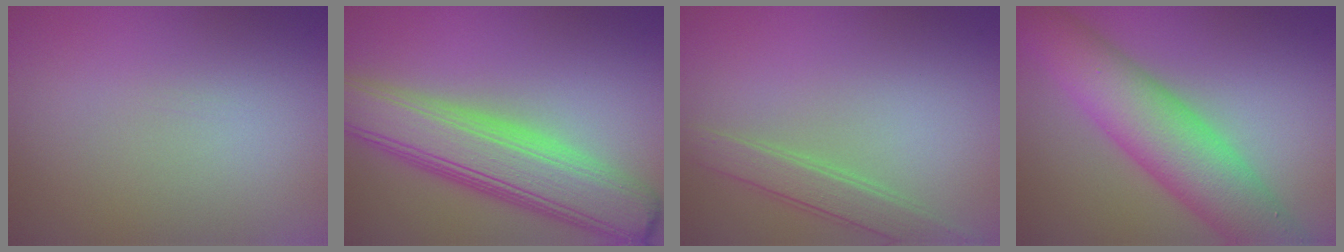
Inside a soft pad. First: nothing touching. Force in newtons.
{"total": 8.7, "press": 8.7, "slide": 0.4}
{"total": 2.7, "press": 2.7, "slide": 0.1}
{"total": 8.4, "press": 8.4, "slide": 0.3}